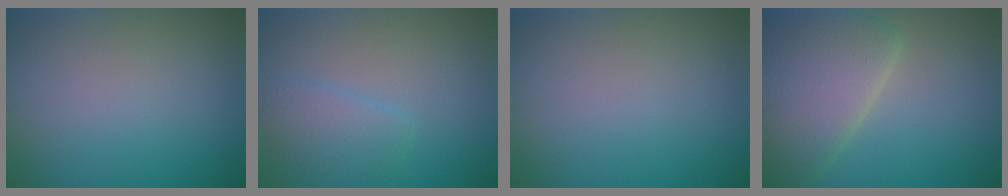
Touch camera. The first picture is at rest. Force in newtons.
{"total": 2.1, "press": 2.1, "slide": 0.2}
{"total": 0.0}
{"total": 7.6, "press": 7.6, "slide": 0.8}